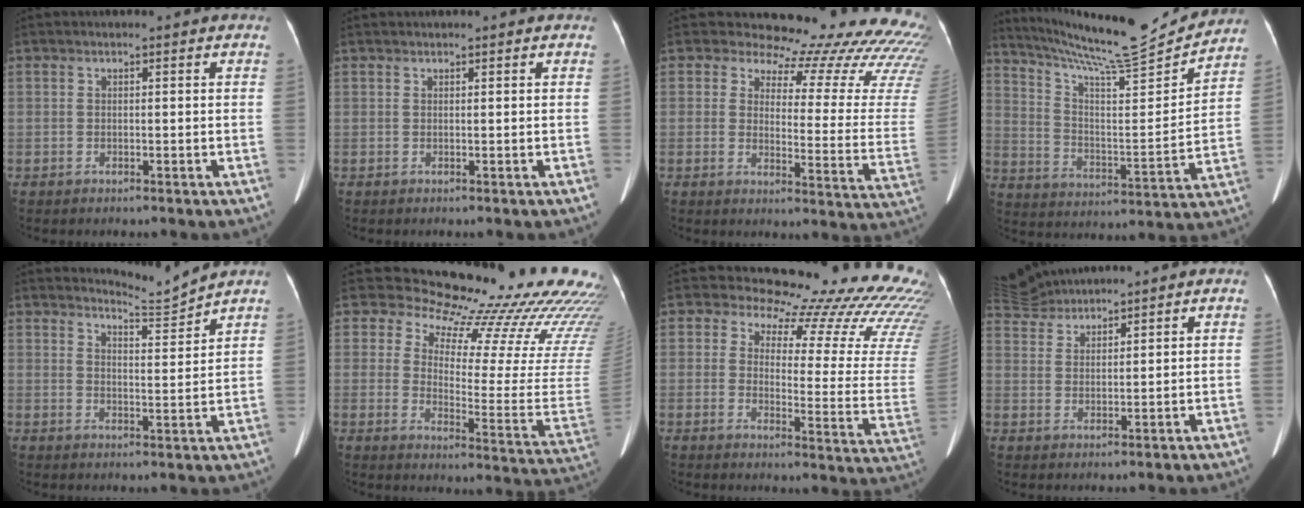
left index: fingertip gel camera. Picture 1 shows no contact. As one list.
[{"total": 2.4, "force": [2.2, 0.1, 1.0], "torque": [-0.013, 0.019, 0.026]}, {"total": 25.9, "force": [25.0, 5.3, 4.6], "torque": [-0.035, -0.172, 0.258]}, {"total": 19.0, "force": [17.9, -0.1, 6.3], "torque": [-0.120, -0.046, 0.275]}, {"total": 4.5, "force": [4.1, -1.7, -1.0], "torque": [0.006, -0.038, 0.075]}, {"total": 22.5, "force": [20.7, 3.2, 8.3], "torque": [-0.121, -0.138, 0.236]}, {"total": 26.5, "force": [25.5, 4.0, 5.9], "torque": [-0.060, -0.185, 0.272]}, {"total": 7.1, "force": [7.0, 0.5, 1.1], "torque": [-0.030, 0.019, 0.143]}]